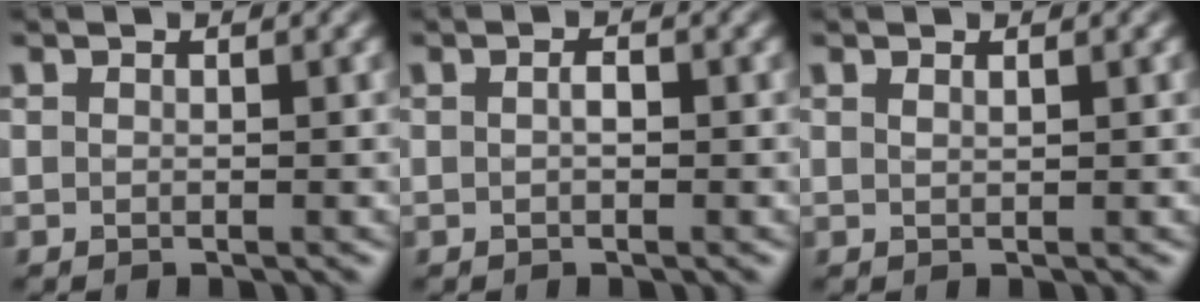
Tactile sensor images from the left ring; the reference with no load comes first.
{"total": 0.8, "force": [0.0, 0.3, 0.8], "torque": [-0.016, 0.000, 0.000]}
{"total": 0.5, "force": [0.4, 0.1, 0.3], "torque": [-0.004, -0.002, 0.008]}